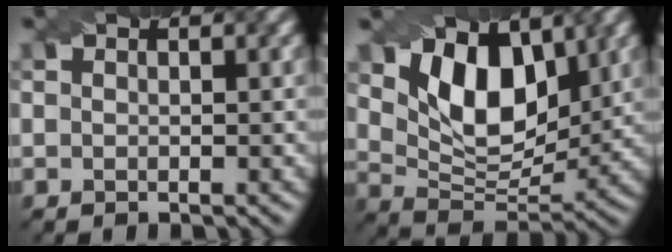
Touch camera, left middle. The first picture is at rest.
{"total": 8.8, "force": [3.4, 5.2, 6.3], "torque": [-0.118, -0.007, 0.057]}